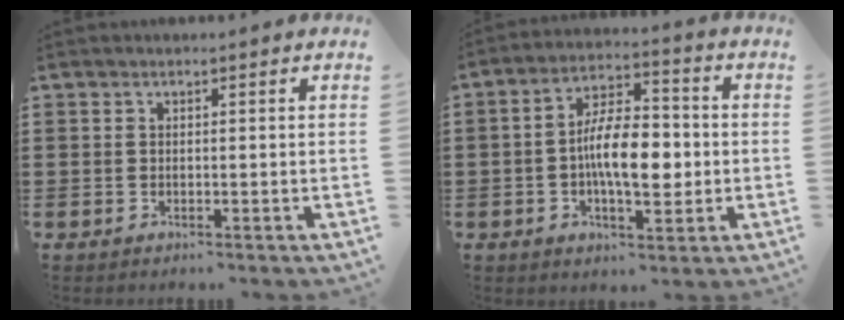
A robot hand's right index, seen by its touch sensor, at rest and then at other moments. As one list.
[{"total": 9.2, "force": [-1.0, 4.3, 8.1], "torque": [-0.137, 0.004, -0.021]}]